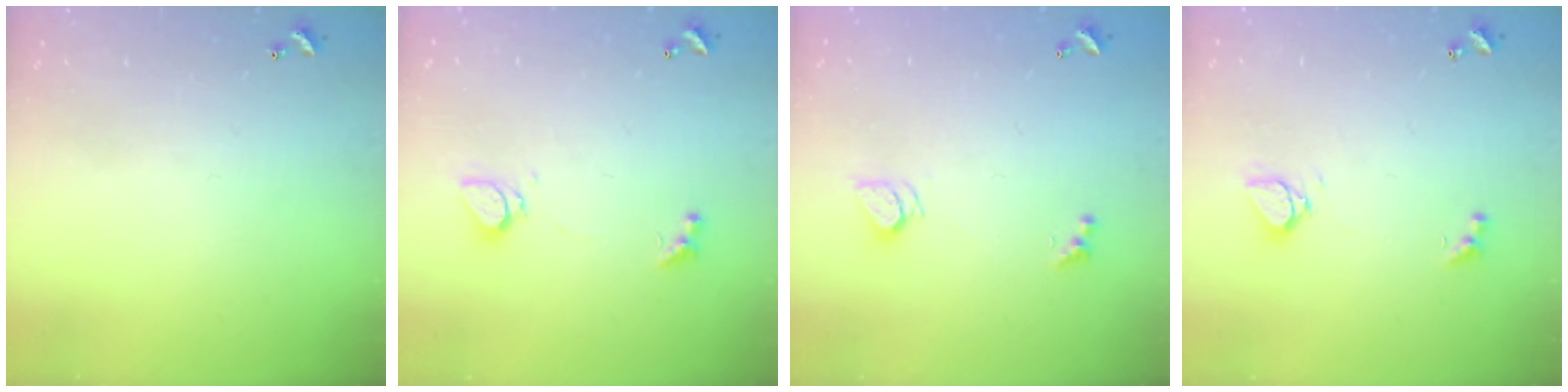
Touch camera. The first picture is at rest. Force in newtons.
{"total": 1.3, "press": 1.2, "slide": 0.4}
{"total": 2.2, "press": 2.2, "slide": 0.3}
{"total": 2.8, "press": 2.7, "slide": 0.6}